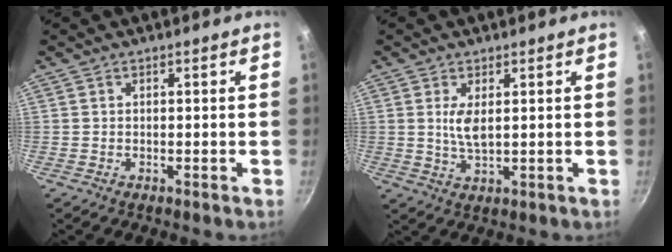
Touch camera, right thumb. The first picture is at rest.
{"total": 4.2, "force": [1.0, 1.6, 3.7], "torque": [-0.070, -0.011, 0.022]}